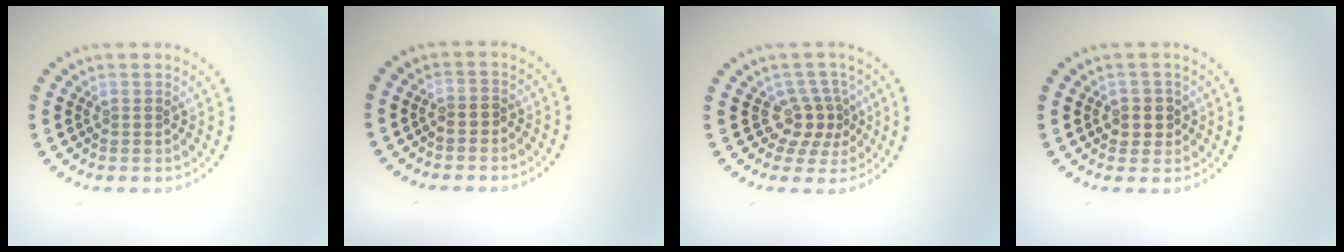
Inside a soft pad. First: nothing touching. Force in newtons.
{"total": 0.7, "press": 0.5, "slide": 0.4}
{"total": 2.9, "press": 2.1, "slide": 2.0}
{"total": 2.1, "press": 1.9, "slide": 0.9}